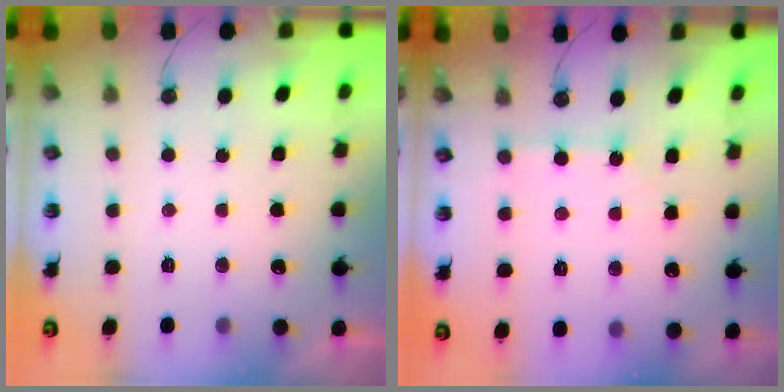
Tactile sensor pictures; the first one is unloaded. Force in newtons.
{"total": 2.5, "press": 2.5, "slide": 0.3}